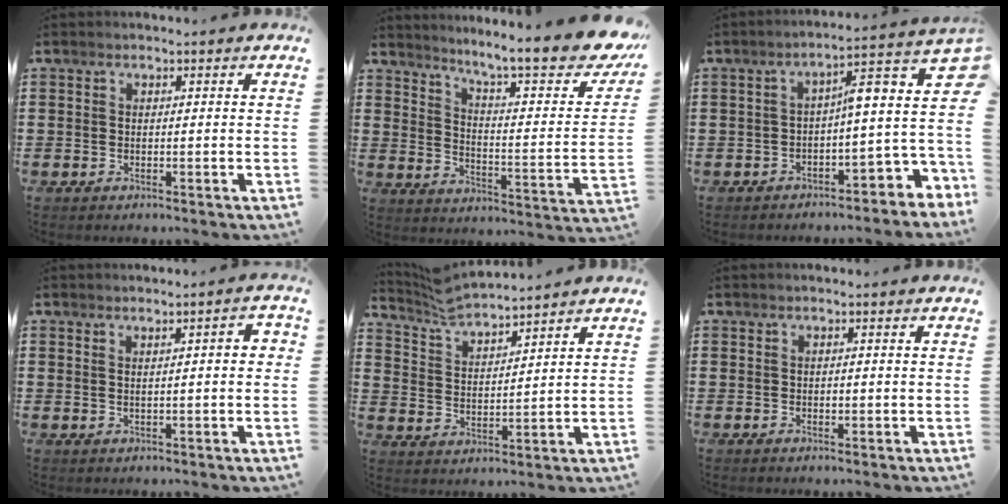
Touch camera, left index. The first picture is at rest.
{"total": 9.5, "force": [7.9, 0.4, 5.2], "torque": [-0.100, -0.062, 0.122]}
{"total": 5.5, "force": [0.6, 1.8, 5.2], "torque": [-0.076, -0.037, -0.006]}
{"total": 2.0, "force": [0.3, 0.2, 2.0], "torque": [-0.035, -0.001, 0.005]}
{"total": 5.1, "force": [5.0, 0.3, 1.0], "torque": [-0.040, -0.024, 0.090]}
{"total": 0.6, "force": [0.1, 0.4, 0.4], "torque": [-0.010, 0.000, 0.002]}